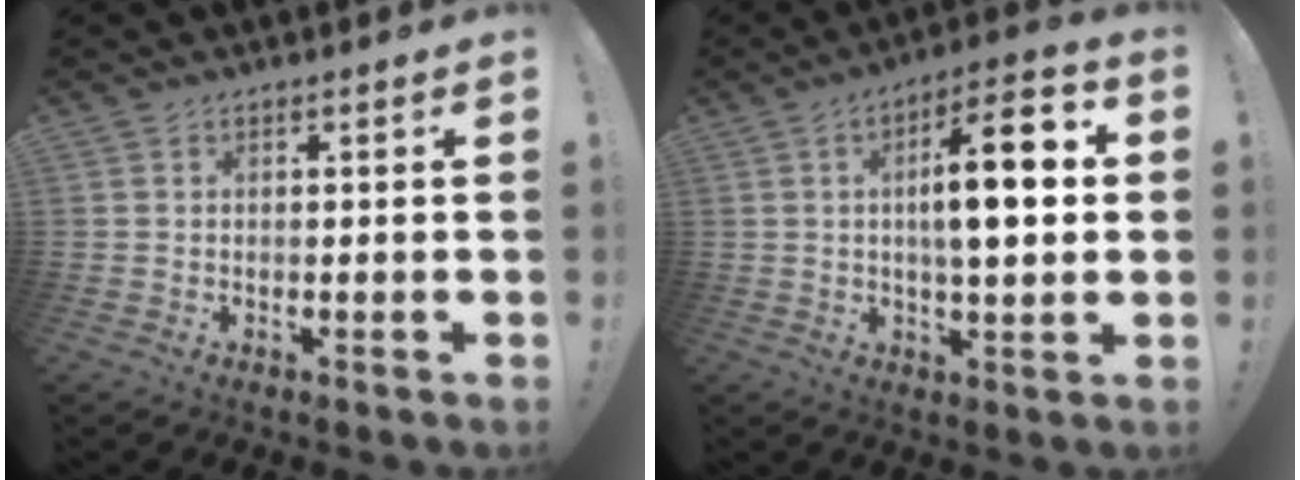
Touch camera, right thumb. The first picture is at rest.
{"total": 14.6, "force": [1.5, 4.6, 13.8], "torque": [-0.220, 0.003, 0.014]}